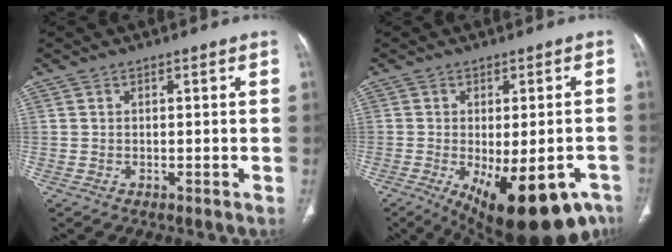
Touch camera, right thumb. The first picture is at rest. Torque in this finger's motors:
{"motor_torque": [-0.31, 1.33, 0.19, -0.05, 0.13]}